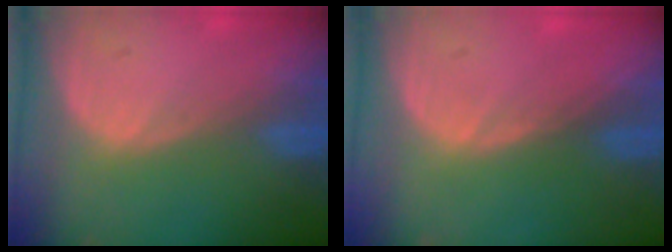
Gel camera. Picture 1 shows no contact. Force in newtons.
{"total": 0.6, "press": 0.4, "slide": 0.4}